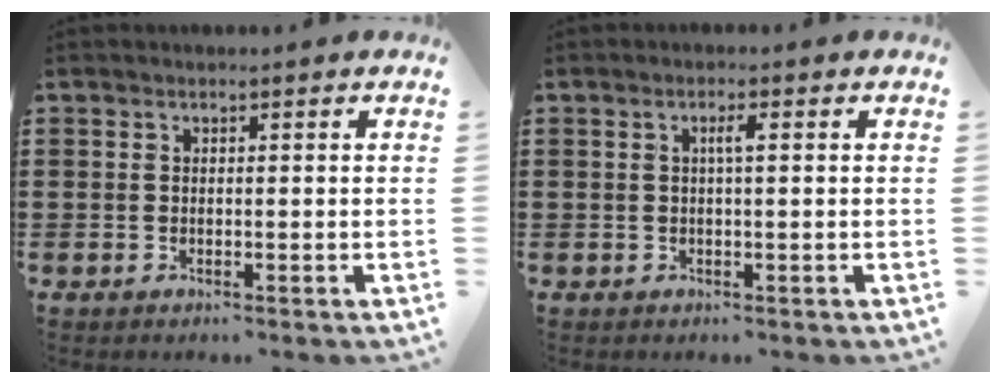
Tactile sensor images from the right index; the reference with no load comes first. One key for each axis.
{"total": 1.7, "fx": 0.3, "fy": 0.0, "fz": 1.7, "tx": -0.033, "ty": 0.001, "tz": 0.003}